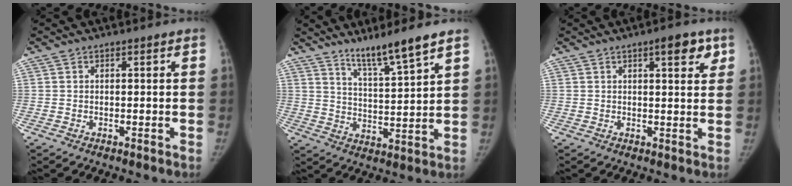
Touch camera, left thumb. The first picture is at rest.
{"total": 8.7, "force": [6.9, -0.3, 5.4], "torque": [-0.090, -0.053, 0.127]}
{"total": 5.1, "force": [2.7, 1.7, 4.0], "torque": [-0.038, -0.008, 0.033]}